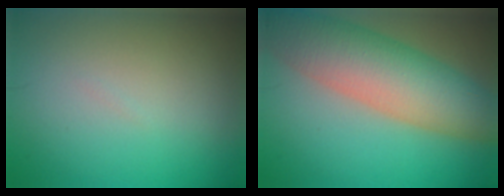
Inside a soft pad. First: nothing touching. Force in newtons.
{"total": 9.3, "press": 9.3, "slide": 0.6}